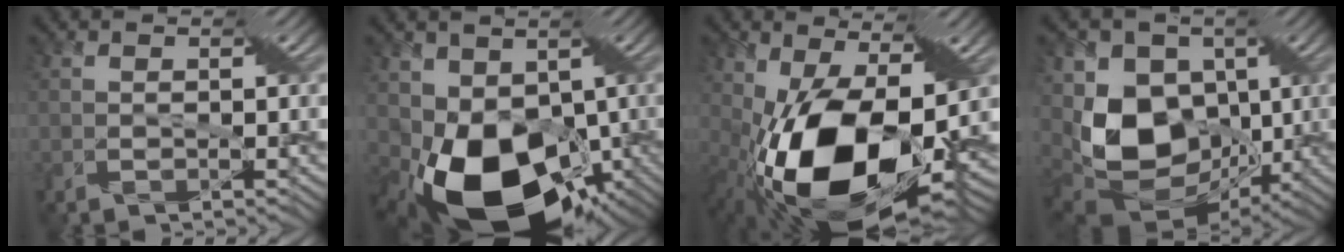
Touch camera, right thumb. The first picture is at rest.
{"total": 14.0, "force": [-2.8, 10.1, 9.4], "torque": [-0.170, -0.043, -0.043]}
{"total": 15.9, "force": [-2.6, 8.7, 13.1], "torque": [-0.251, -0.028, -0.046]}
{"total": 12.6, "force": [-0.1, 9.6, 8.1], "torque": [-0.182, -0.022, -0.003]}